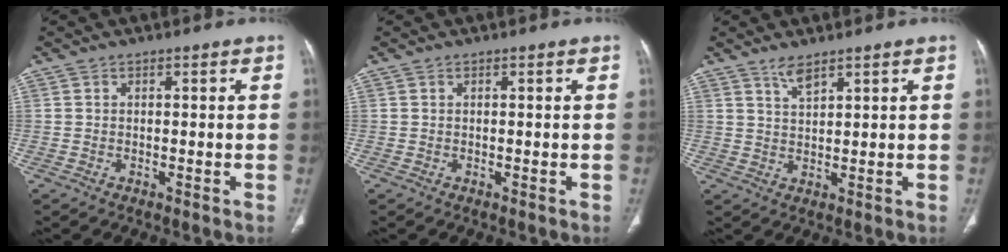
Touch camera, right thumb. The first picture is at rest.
{"total": 0.0}
{"total": 2.9, "force": [2.3, 0.6, 1.6], "torque": [-0.027, -0.012, 0.050]}